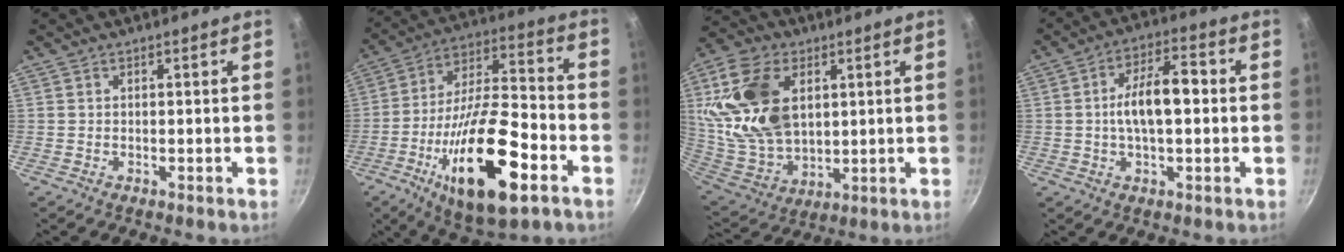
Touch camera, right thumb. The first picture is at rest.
{"total": 24.8, "force": [-9.8, 9.2, 20.8], "torque": [-0.340, 0.032, -0.164]}
{"total": 20.8, "force": [5.4, 13.7, 14.7], "torque": [-0.268, -0.020, 0.111]}
{"total": 10.5, "force": [0.1, 4.9, 9.3], "torque": [-0.141, 0.028, -0.006]}